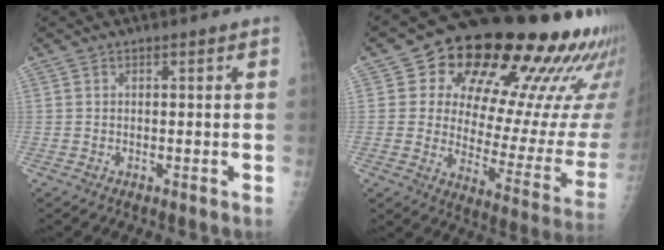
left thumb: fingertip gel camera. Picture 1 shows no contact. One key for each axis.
{"total": 27.6, "fx": 15.8, "fy": 11.9, "fz": 19.2, "tx": -0.232, "ty": -0.050, "tz": 0.215}